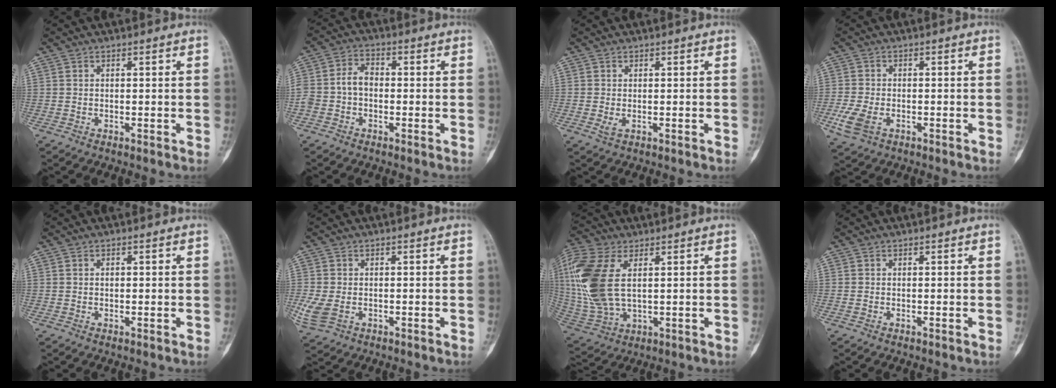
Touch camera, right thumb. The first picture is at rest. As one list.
[{"total": 5.8, "force": [-1.0, 4.3, 3.8], "torque": [-0.069, 0.024, -0.024]}, {"total": 0.9, "force": [-0.1, 0.4, 0.8], "torque": [-0.018, -0.002, 0.001]}, {"total": 5.2, "force": [-2.0, 3.2, 3.7], "torque": [-0.091, 0.000, -0.037]}, {"total": 0.8, "force": [0.2, 0.5, 0.6], "torque": [-0.011, 0.001, 0.003]}, {"total": 4.8, "force": [-1.1, 3.2, 3.4], "torque": [-0.091, -0.003, -0.018]}, {"total": 18.1, "force": [3.8, 9.8, 14.7], "torque": [-0.351, -0.009, 0.078]}, {"total": 0.0}]